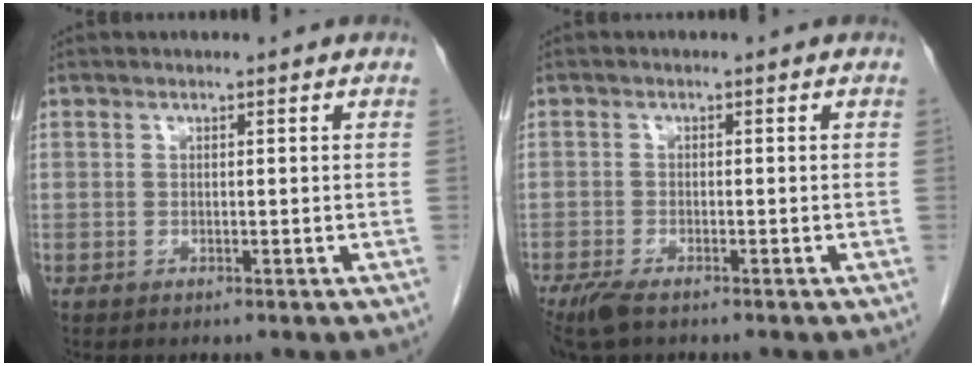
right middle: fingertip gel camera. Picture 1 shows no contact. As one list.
[{"total": 4.2, "force": [-3.1, 1.2, 2.7], "torque": [-0.058, -0.012, -0.054]}]